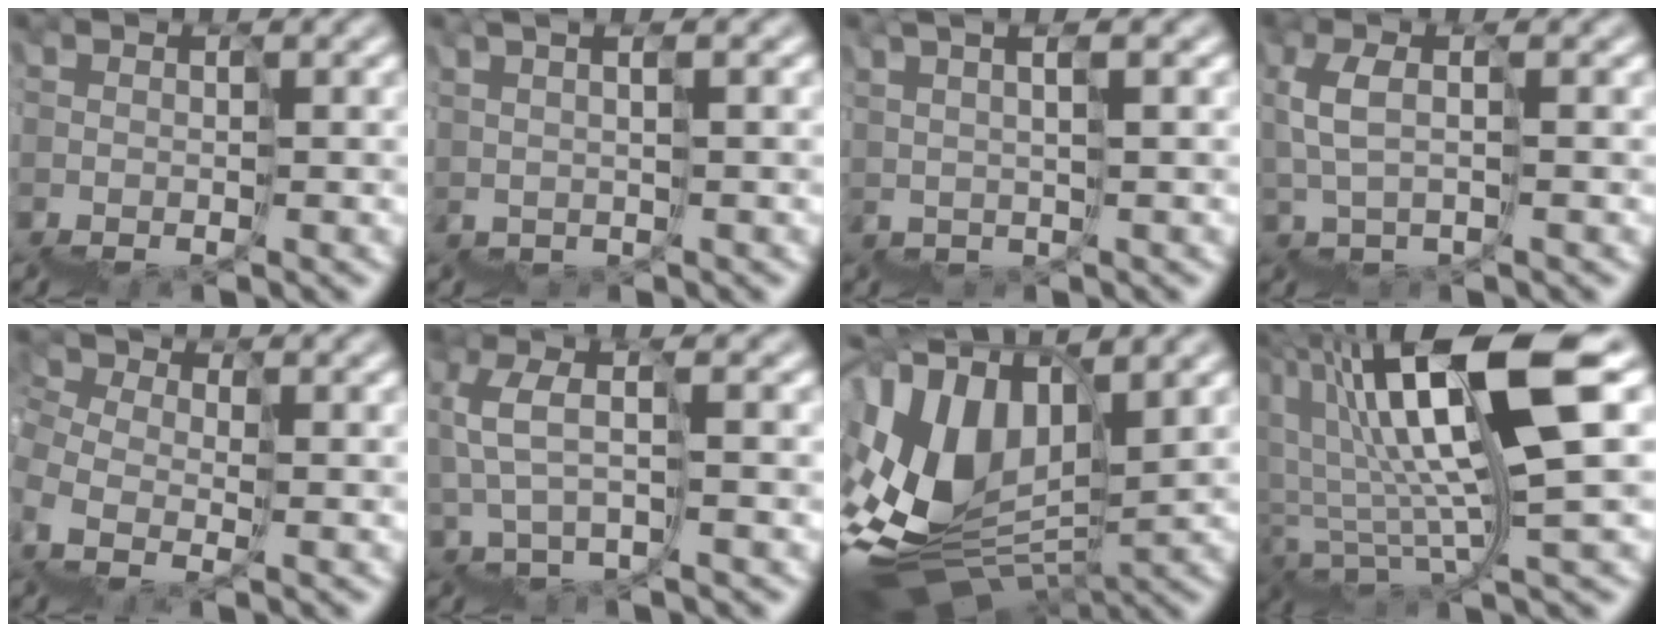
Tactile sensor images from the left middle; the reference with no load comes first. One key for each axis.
{"total": 3.8, "fx": 2.2, "fy": 1.4, "fz": 2.7, "tx": -0.012, "ty": 0.016, "tz": 0.045}
{"total": 4.6, "fx": 3.1, "fy": 1.5, "fz": 3.0, "tx": -0.010, "ty": 0.030, "tz": 0.059}
{"total": 3.1, "fx": 3.0, "fy": 0.2, "fz": 0.8, "tx": -0.028, "ty": 0.031, "tz": 0.043}
{"total": 2.6, "fx": 1.6, "fy": 1.7, "fz": 1.2, "tx": -0.023, "ty": 0.021, "tz": 0.018}
{"total": 3.5, "fx": 3.1, "fy": 0.1, "fz": 1.5, "tx": -0.041, "ty": 0.031, "tz": 0.042}
{"total": 9.4, "fx": 3.1, "fy": 5.4, "fz": 7.0, "tx": -0.162, "ty": 0.040, "tz": 0.053}
{"total": 9.9, "fx": 5.6, "fy": 1.1, "fz": 8.0, "tx": -0.130, "ty": 0.039, "tz": 0.102}